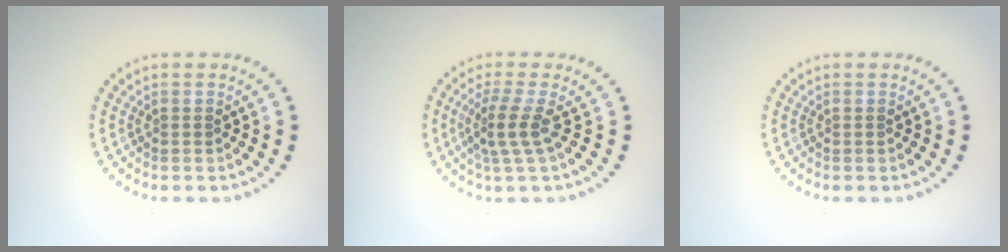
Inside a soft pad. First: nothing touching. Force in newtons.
{"total": 2.8, "press": 2.0, "slide": 2.0}
{"total": 0.0}